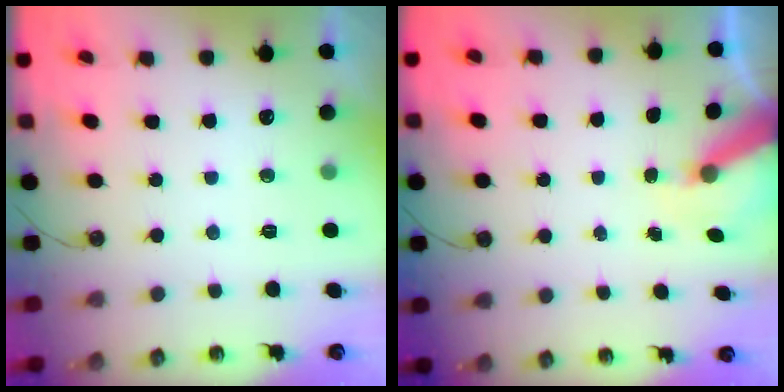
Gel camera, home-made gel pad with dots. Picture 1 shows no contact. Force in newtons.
{"total": 8.3, "press": 8.3, "slide": 0.4}